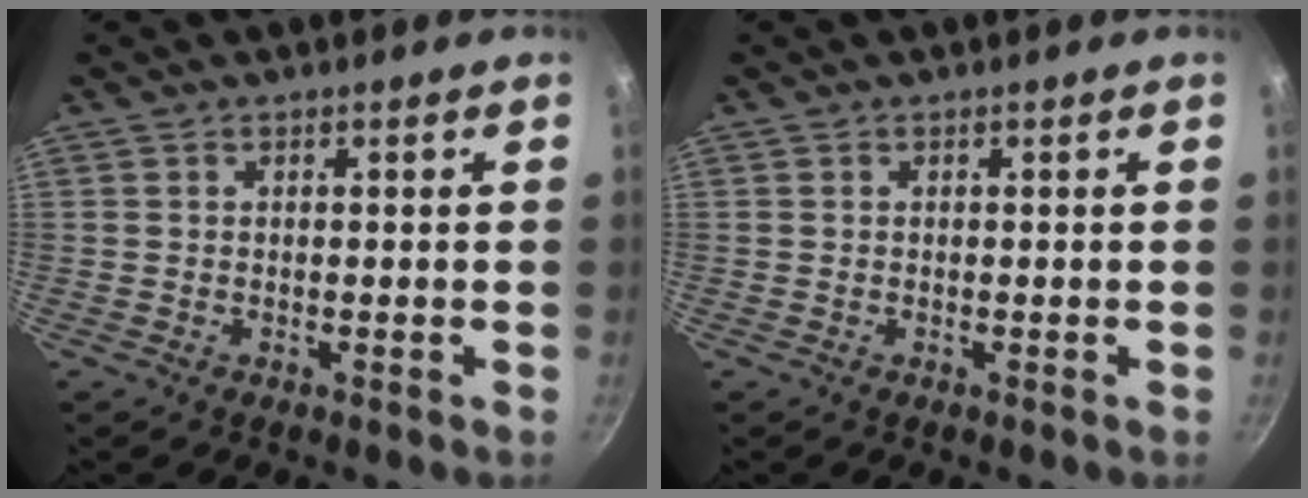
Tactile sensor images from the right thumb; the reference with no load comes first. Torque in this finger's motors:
{"motor_torque": [-0.02, 0.00, 0.00, 0.00, 0.00]}